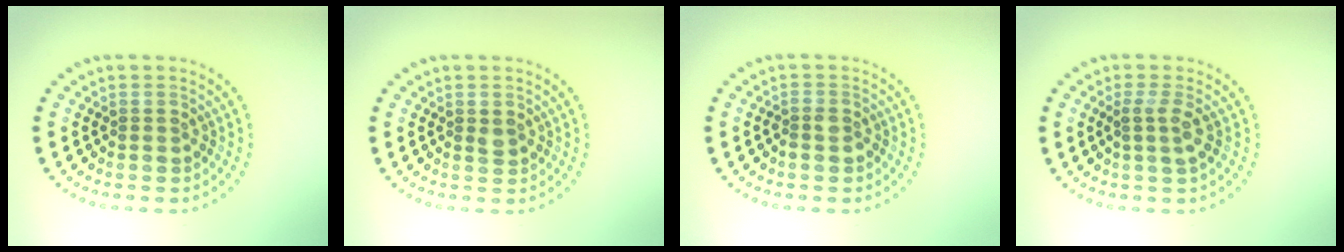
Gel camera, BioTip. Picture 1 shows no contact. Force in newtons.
{"total": 0.6, "press": 0.6, "slide": 0.3}
{"total": 1.5, "press": 1.3, "slide": 0.7}
{"total": 1.7, "press": 1.4, "slide": 1.1}